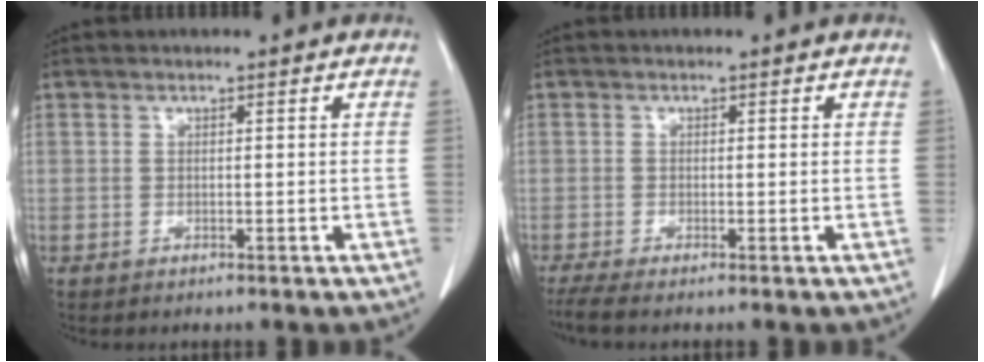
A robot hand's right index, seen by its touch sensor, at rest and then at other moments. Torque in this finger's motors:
{"motor_torque": [-0.01, -0.03, 0.10, 0.03]}